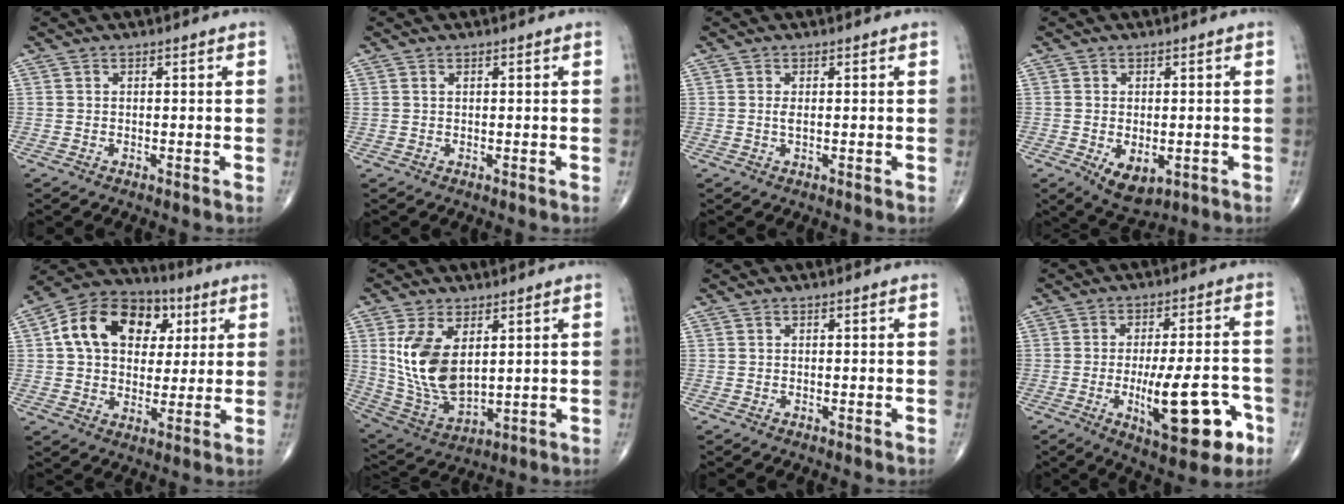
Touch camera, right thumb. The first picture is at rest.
{"total": 0.7, "force": [0.3, 0.4, 0.4], "torque": [-0.009, 0.006, 0.008]}
{"total": 1.2, "force": [0.1, 0.3, 1.2], "torque": [-0.027, -0.002, 0.002]}
{"total": 6.3, "force": [-1.8, 3.7, 4.8], "torque": [-0.071, -0.008, -0.016]}
{"total": 17.9, "force": [4.6, 13.0, 11.3], "torque": [-0.165, 0.012, 0.071]}
{"total": 13.9, "force": [3.5, 7.6, 11.1], "torque": [-0.207, -0.020, 0.088]}
{"total": 0.0}
{"total": 16.5, "force": [-5.3, 5.5, 14.6], "torque": [-0.207, 0.013, -0.069]}